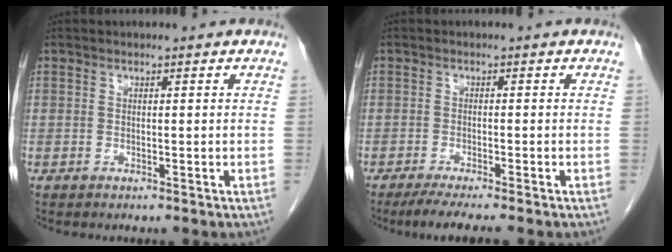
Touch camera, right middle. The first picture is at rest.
{"total": 5.2, "force": [-4.2, -0.3, 3.1], "torque": [-0.045, -0.013, -0.068]}